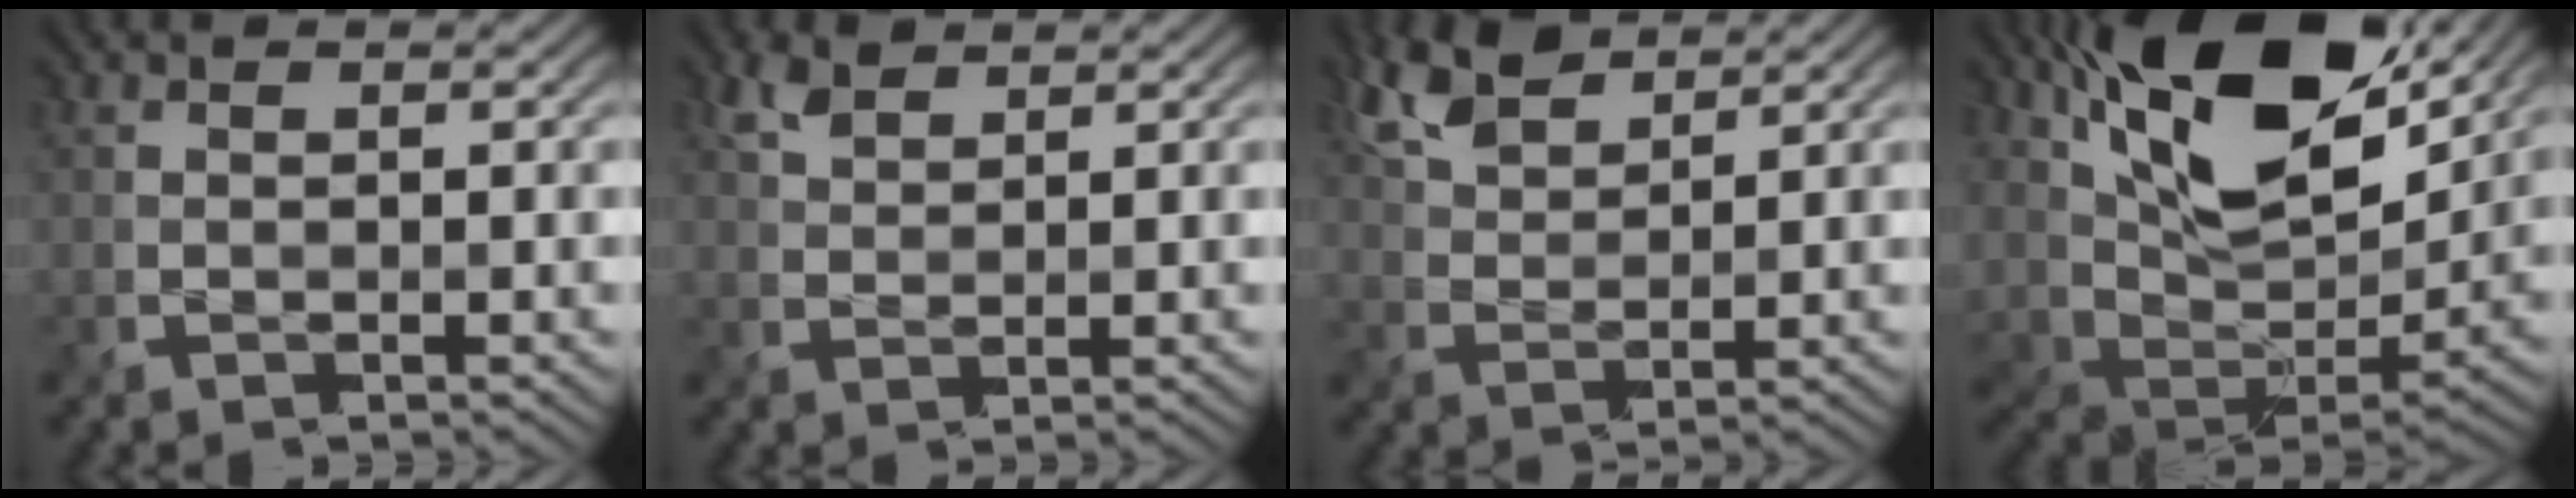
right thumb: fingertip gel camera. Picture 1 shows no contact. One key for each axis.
{"total": 2.8, "fx": 1.9, "fy": 1.3, "fz": 1.6, "tx": -0.042, "ty": 0.005, "tz": 0.043}
{"total": 6.8, "fx": 4.4, "fy": 3.2, "fz": 4.0, "tx": -0.103, "ty": 0.014, "tz": 0.092}
{"total": 18.3, "fx": 9.4, "fy": 9.2, "fz": 12.7, "tx": -0.256, "ty": 0.012, "tz": 0.167}